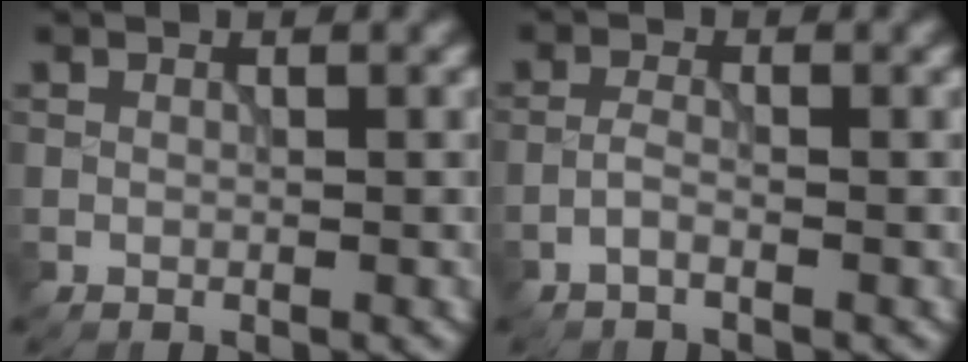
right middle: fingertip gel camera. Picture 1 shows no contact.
{"total": 1.1, "force": [-0.7, 0.3, 0.8], "torque": [-0.018, 0.007, -0.020]}